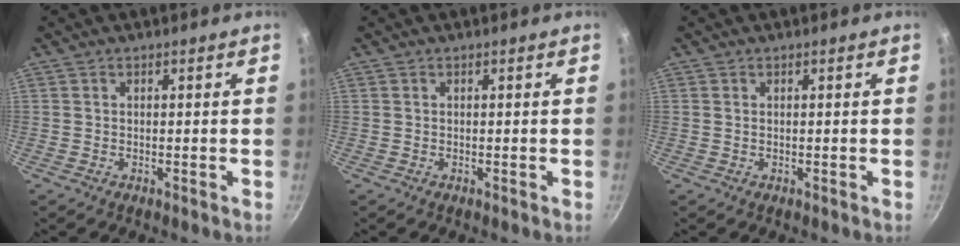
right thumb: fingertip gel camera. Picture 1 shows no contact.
{"total": 0.0}
{"total": 0.0}